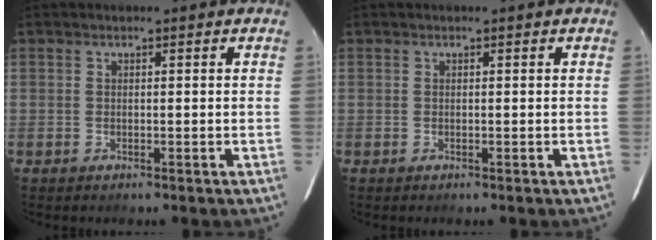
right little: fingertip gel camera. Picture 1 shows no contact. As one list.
[{"total": 0.0}]